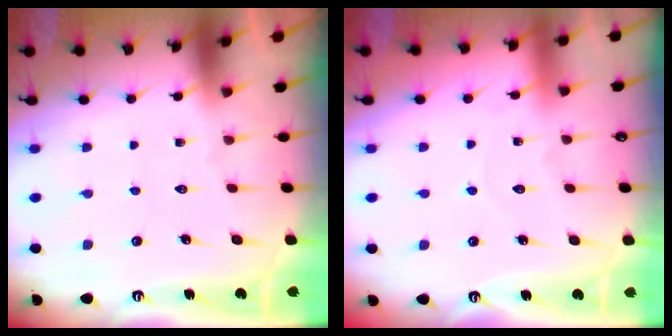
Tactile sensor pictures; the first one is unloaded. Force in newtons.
{"total": 2.6, "press": 2.6, "slide": 0.3}